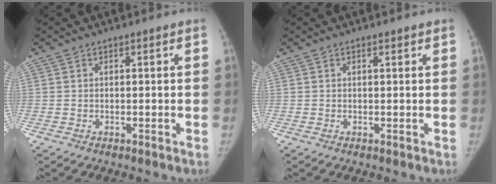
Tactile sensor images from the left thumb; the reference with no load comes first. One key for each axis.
{"total": 0.5, "fx": 0.4, "fy": 0.2, "fz": 0.3, "tx": -0.005, "ty": -0.003, "tz": 0.006}